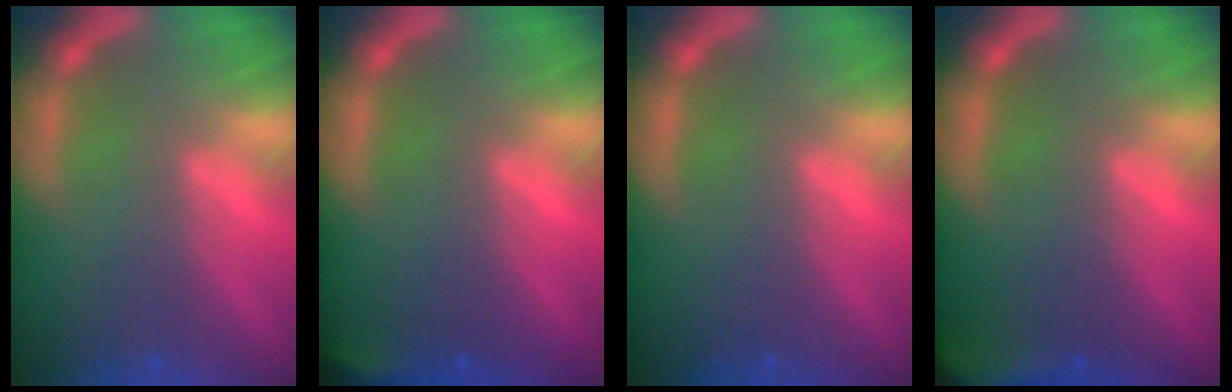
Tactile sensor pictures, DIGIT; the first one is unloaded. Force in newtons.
{"total": 1.9}
{"total": 0.0}
{"total": 6.4}